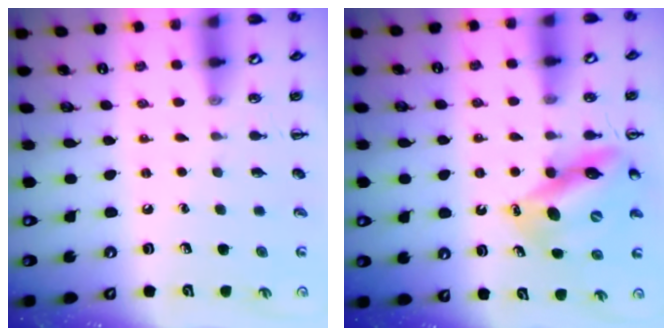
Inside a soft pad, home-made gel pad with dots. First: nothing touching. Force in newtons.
{"total": 12.4, "press": 11.7, "slide": 4.1}